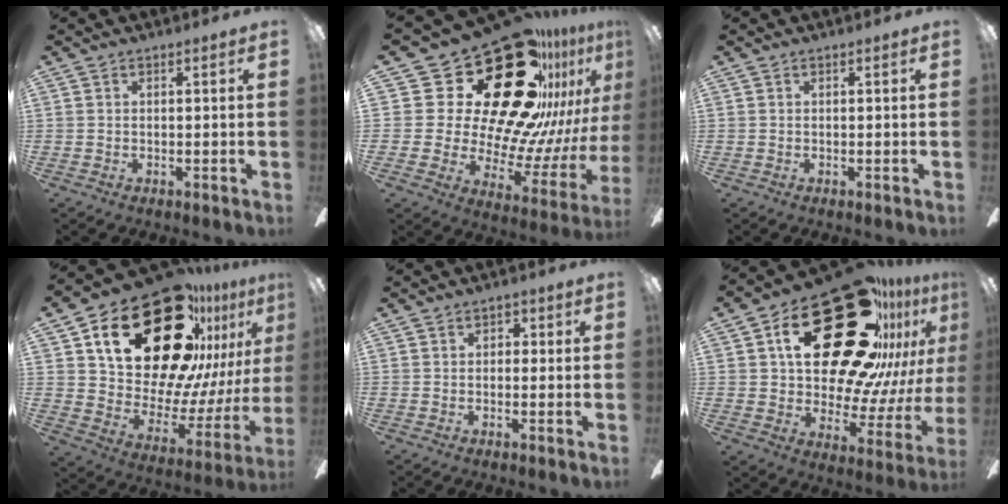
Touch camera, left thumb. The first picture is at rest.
{"total": 36.8, "force": [20.2, 19.7, 23.7], "torque": [-0.341, -0.172, 0.392]}
{"total": 0.0}
{"total": 33.8, "force": [19.0, 18.1, 21.3], "torque": [-0.326, -0.113, 0.357]}
{"total": 1.7, "force": [-0.3, 1.4, 0.8], "torque": [-0.015, 0.009, -0.007]}
{"total": 36.8, "force": [18.4, 18.2, 26.1], "torque": [-0.364, -0.107, 0.344]}